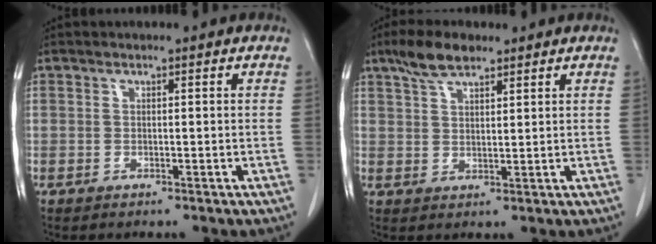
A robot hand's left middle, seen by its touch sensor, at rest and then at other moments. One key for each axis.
{"total": 5.4, "fx": 4.0, "fy": 1.9, "fz": 3.1, "tx": -0.065, "ty": 0.012, "tz": 0.076}